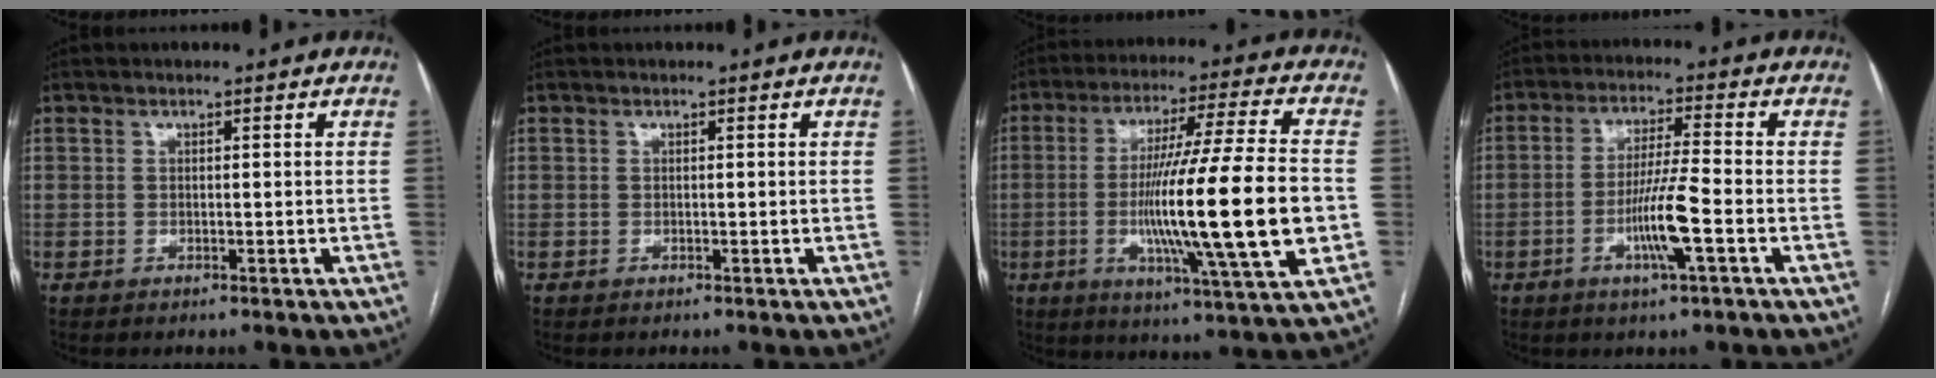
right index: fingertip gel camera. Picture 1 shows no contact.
{"total": 0.0}
{"total": 21.0, "force": [-3.1, -0.1, 20.8], "torque": [-0.344, -0.012, -0.055]}
{"total": 7.9, "force": [-2.6, -0.2, 7.4], "torque": [-0.144, -0.006, -0.049]}